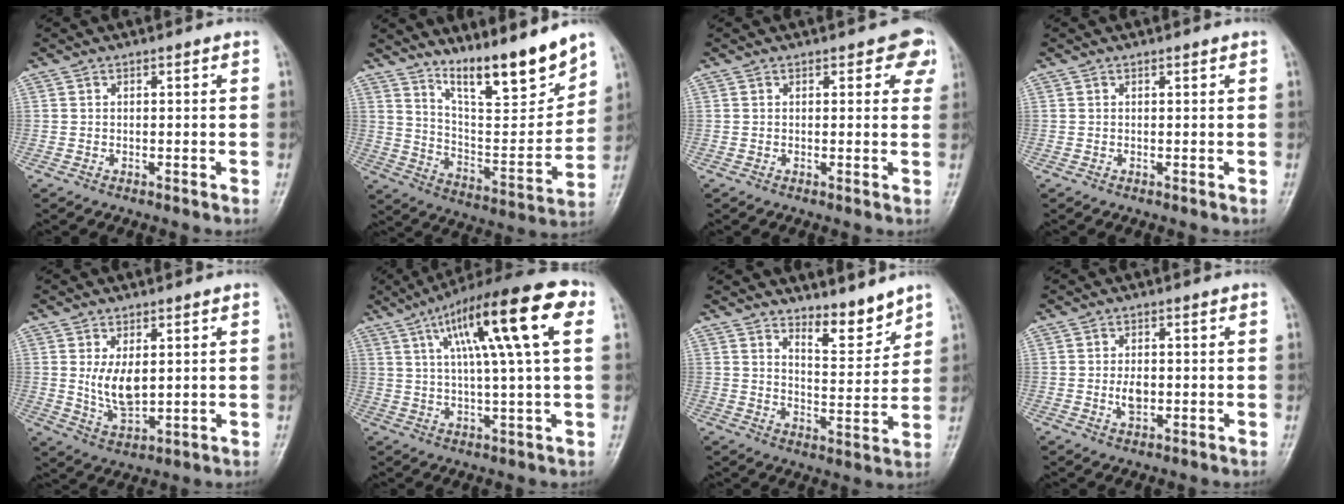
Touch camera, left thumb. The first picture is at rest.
{"total": 15.5, "force": [12.3, 2.6, 9.0], "torque": [-0.117, -0.087, 0.218]}
{"total": 4.3, "force": [2.3, 2.4, 2.7], "torque": [0.007, -0.004, 0.017]}
{"total": 0.0}
{"total": 6.8, "force": [1.1, 3.6, 5.7], "torque": [-0.090, -0.015, 0.031]}
{"total": 18.6, "force": [6.6, 3.2, 17.1], "torque": [-0.270, 0.014, 0.096]}
{"total": 6.6, "force": [5.7, 1.6, 2.9], "torque": [-0.030, -0.060, 0.098]}
{"total": 3.2, "force": [-0.4, 2.0, 2.5], "torque": [-0.040, -0.001, -0.007]}